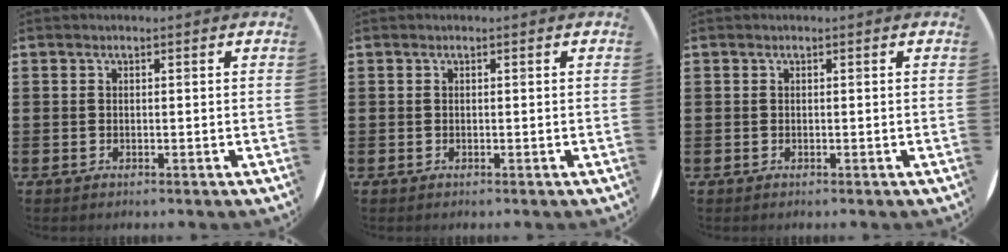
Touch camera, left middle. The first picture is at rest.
{"total": 0.0}
{"total": 0.0}